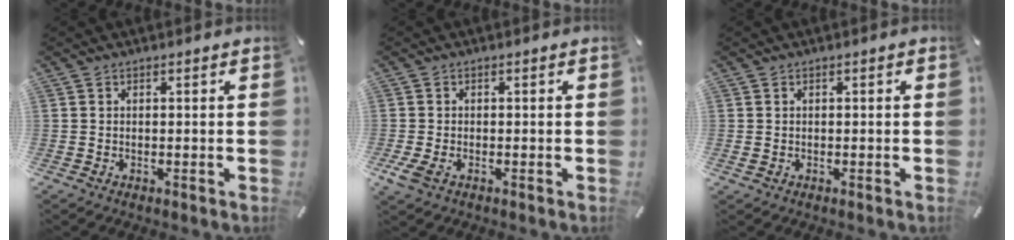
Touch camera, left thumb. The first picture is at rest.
{"total": 2.7, "force": [-1.1, 1.5, 1.9], "torque": [-0.050, -0.004, -0.023]}
{"total": 0.8, "force": [-0.1, 0.6, 0.6], "torque": [-0.010, 0.002, -0.003]}